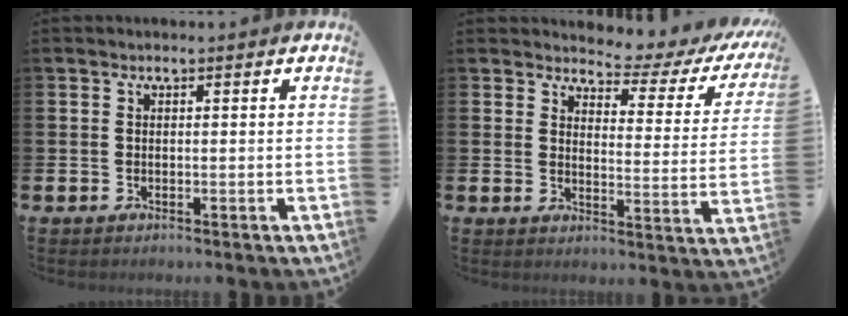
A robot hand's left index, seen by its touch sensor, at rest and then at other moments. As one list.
[{"total": 4.1, "force": [3.7, 1.4, 1.1], "torque": [-0.026, -0.038, 0.053]}]